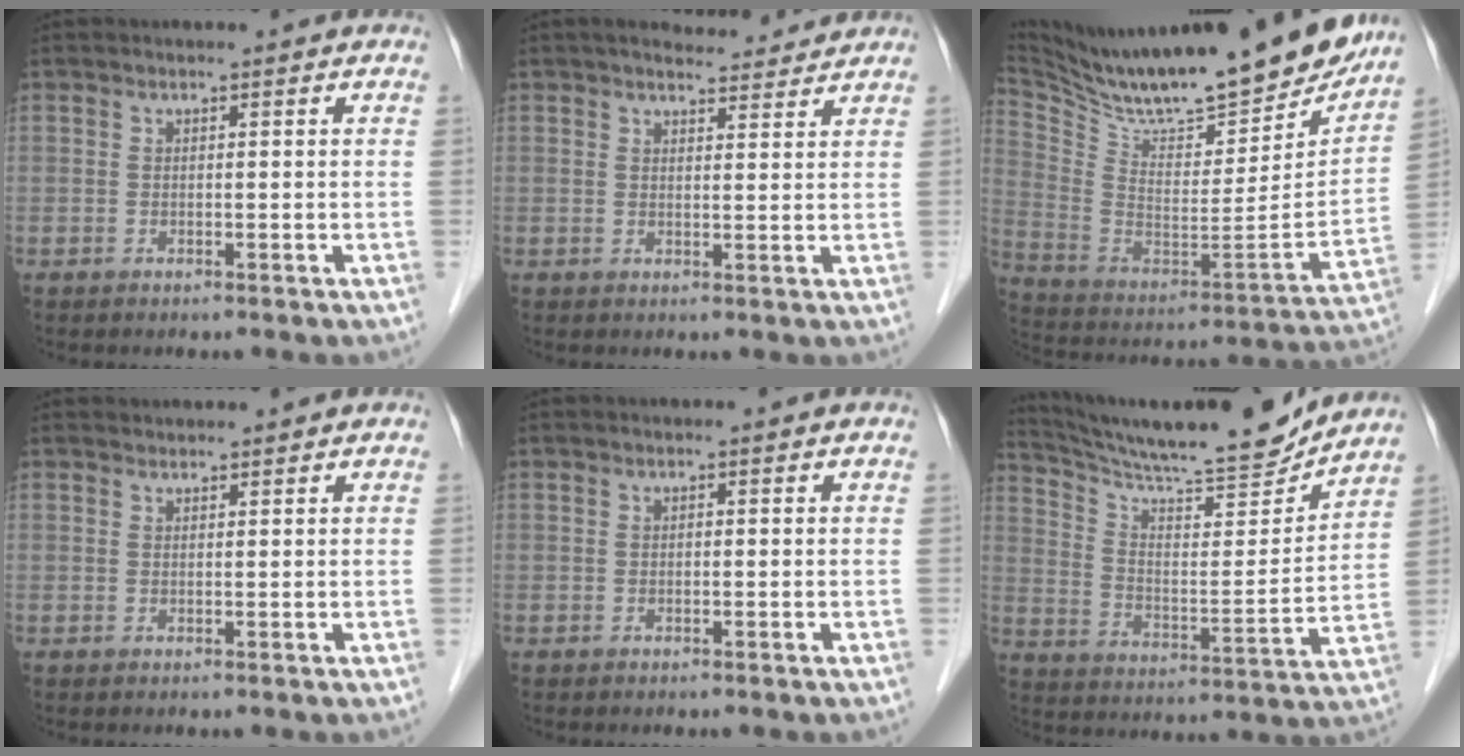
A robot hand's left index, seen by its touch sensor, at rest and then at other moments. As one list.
[{"total": 5.4, "force": [5.1, 1.1, 1.4], "torque": [-0.020, 0.009, 0.068]}, {"total": 29.0, "force": [25.3, 4.4, 13.5], "torque": [-0.241, -0.059, 0.383]}, {"total": 1.1, "force": [1.0, 0.2, -0.1], "torque": [-0.007, 0.011, 0.022]}, {"total": 0.0}, {"total": 18.6, "force": [17.5, 0.9, 6.4], "torque": [-0.118, -0.035, 0.270]}]